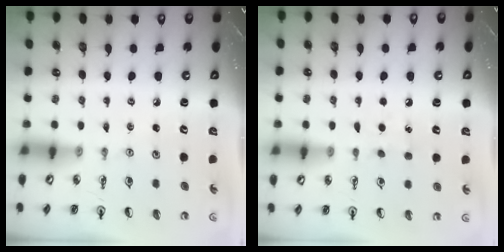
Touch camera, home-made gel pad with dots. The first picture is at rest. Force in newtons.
{"total": 5.6, "press": 5.6, "slide": 0.6}